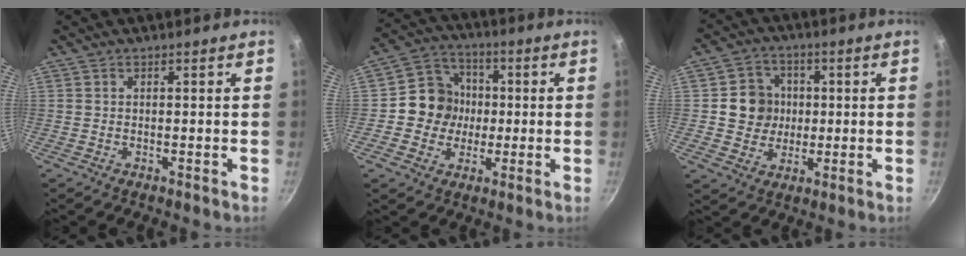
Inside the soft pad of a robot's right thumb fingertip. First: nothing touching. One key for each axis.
{"total": 10.2, "fx": -0.3, "fy": 9.5, "fz": 3.6, "tx": -0.018, "ty": 0.022, "tz": -0.025}
{"total": 8.4, "fx": 0.7, "fy": 7.8, "fz": 2.9, "tx": -0.011, "ty": 0.006, "tz": 0.008}